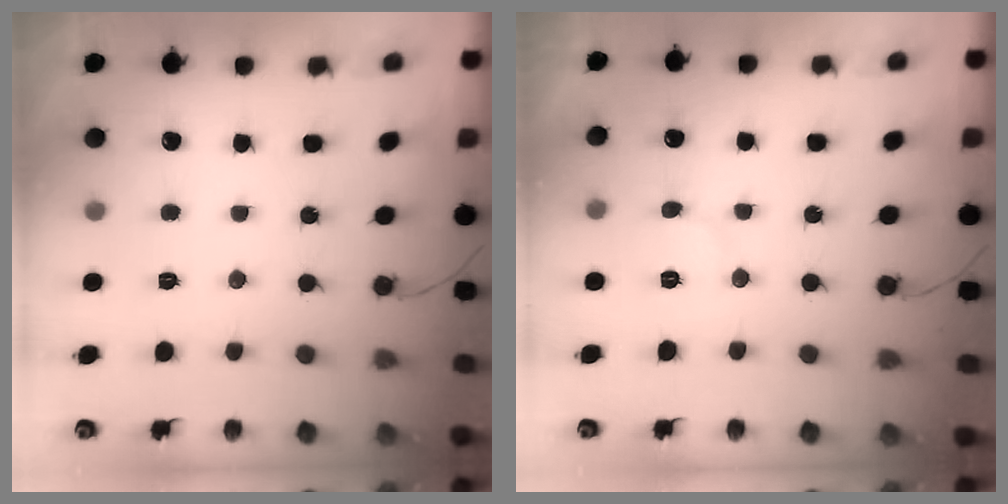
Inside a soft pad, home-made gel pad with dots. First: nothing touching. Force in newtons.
{"total": 6.0, "press": 6.0, "slide": 0.7}